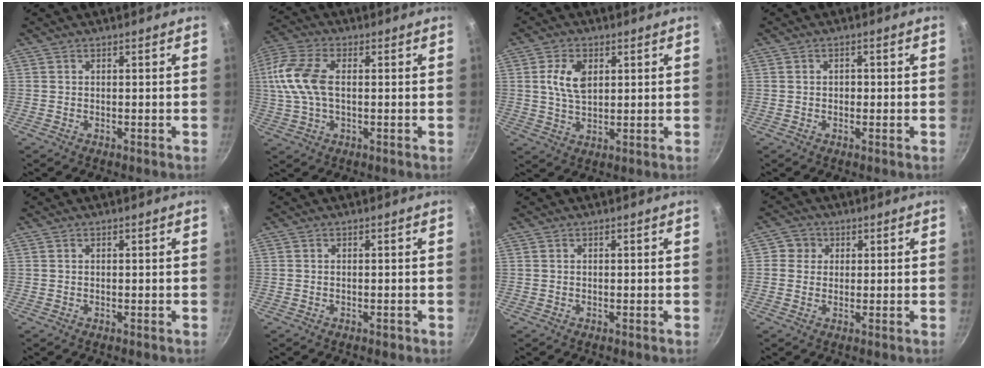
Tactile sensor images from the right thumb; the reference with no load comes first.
{"total": 11.8, "force": [1.1, 6.7, 9.6], "torque": [-0.205, 0.018, 0.011]}
{"total": 6.9, "force": [1.9, 4.2, 5.1], "torque": [-0.090, -0.007, 0.035]}
{"total": 1.1, "force": [-0.2, 0.9, 0.6], "torque": [-0.005, 0.005, -0.004]}
{"total": 0.0}
{"total": 0.8, "force": [-0.4, 0.4, 0.5], "torque": [-0.007, 0.004, -0.005]}
{"total": 0.0}
{"total": 3.5, "force": [0.7, 3.4, 0.5], "torque": [0.024, 0.001, 0.003]}